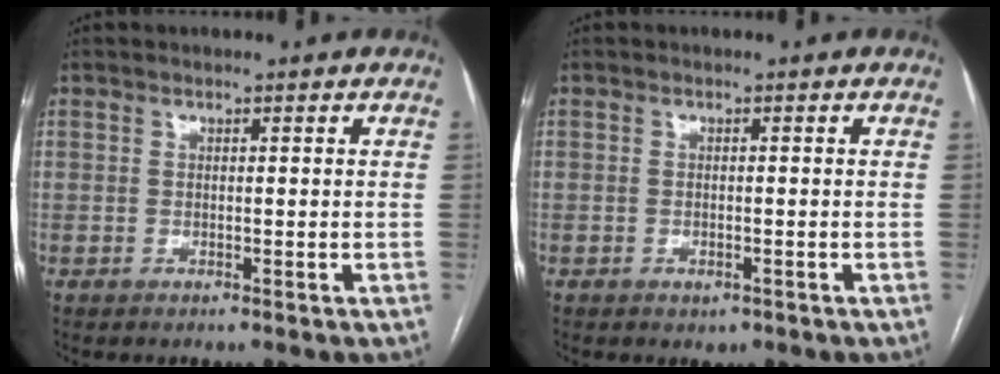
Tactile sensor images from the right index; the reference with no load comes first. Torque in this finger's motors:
{"motor_torque": [0.53, -0.21, 0.05, 0.01]}